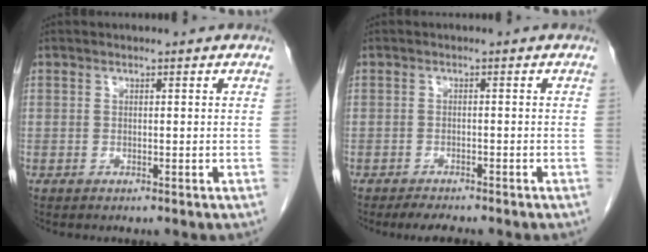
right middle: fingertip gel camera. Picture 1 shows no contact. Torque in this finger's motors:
{"motor_torque": [0.49, -0.29, 0.02, 0.02]}